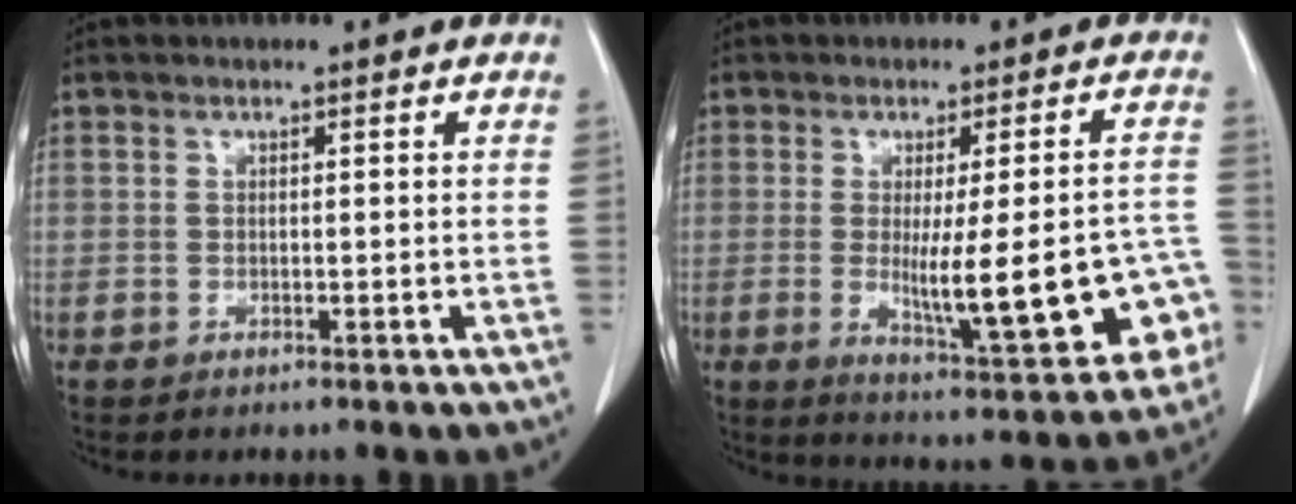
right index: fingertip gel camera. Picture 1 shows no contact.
{"total": 16.6, "force": [-3.6, 2.8, 16.0], "torque": [-0.169, 0.005, -0.027]}